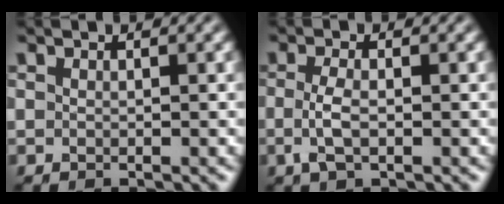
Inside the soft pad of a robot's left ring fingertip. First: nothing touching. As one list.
[{"total": 2.5, "force": [-0.5, 1.0, 2.2], "torque": [-0.054, -0.002, -0.012]}]